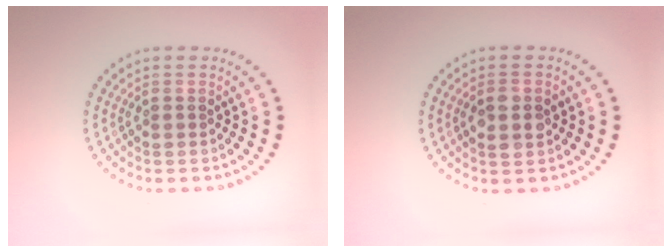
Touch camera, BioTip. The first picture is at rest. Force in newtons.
{"total": 2.4, "press": 2.4, "slide": 0.1}